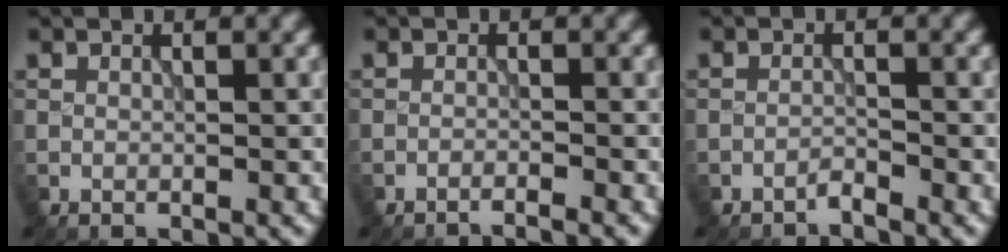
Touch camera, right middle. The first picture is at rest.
{"total": 2.0, "force": [-1.8, 0.1, 0.9], "torque": [-0.002, 0.000, -0.040]}
{"total": 1.0, "force": [-1.0, 0.0, 0.2], "torque": [-0.002, 0.005, -0.023]}